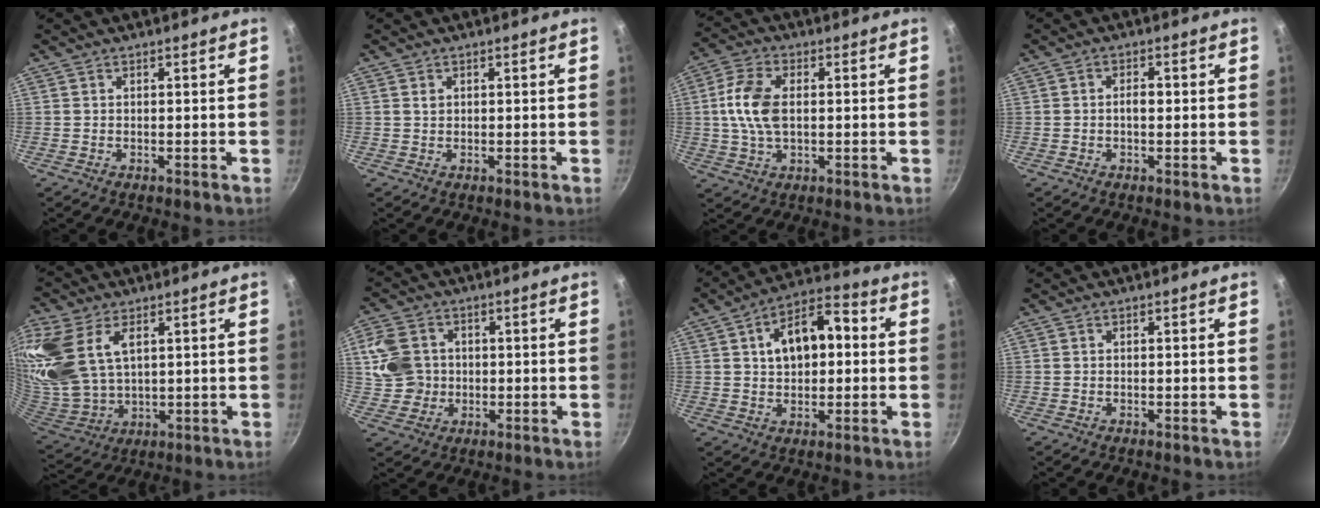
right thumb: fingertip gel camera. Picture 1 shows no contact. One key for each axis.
{"total": 1.2, "fx": 0.5, "fy": 0.9, "fz": 0.6, "tx": -0.011, "ty": 0.002, "tz": 0.011}
{"total": 9.8, "fx": 0.8, "fy": 5.8, "fz": 7.8, "tx": -0.152, "ty": 0.015, "tz": 0.010}
{"total": 2.2, "fx": -0.1, "fy": 1.3, "fz": 1.7, "tx": -0.021, "ty": 0.008, "tz": -0.005}
{"total": 19.1, "fx": 7.4, "fy": 11.6, "fz": 13.2, "tx": -0.289, "ty": -0.012, "tz": 0.159}
{"total": 9.2, "fx": 1.2, "fy": 8.1, "fz": 4.2, "tx": -0.065, "ty": 0.004, "tz": 0.022}
{"total": 12.8, "fx": 1.9, "fy": 8.0, "fz": 9.9, "tx": -0.123, "ty": 0.026, "tz": 0.022}
{"total": 0.0}